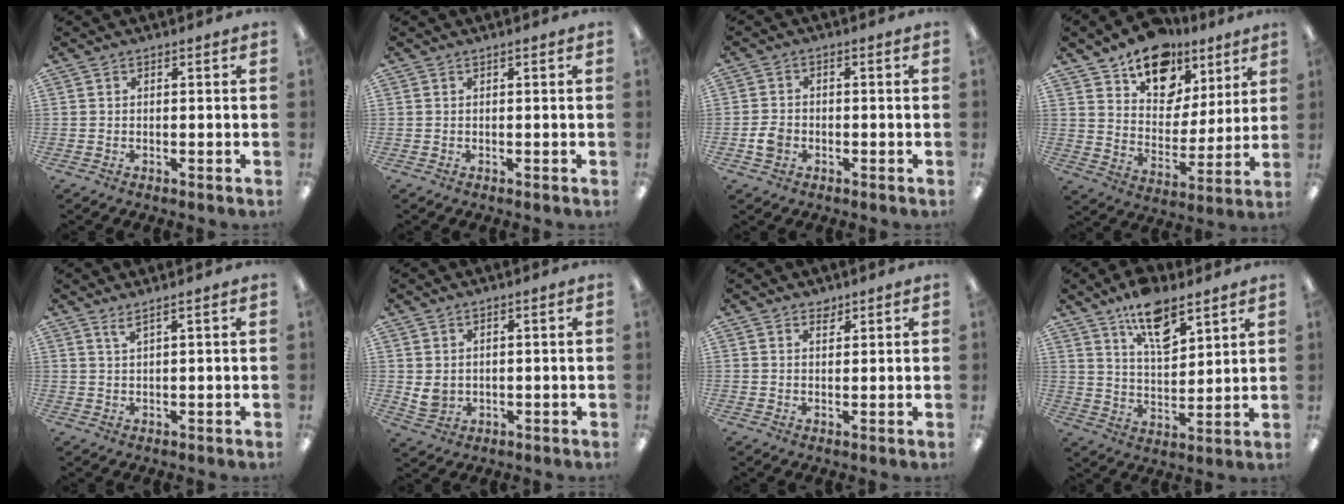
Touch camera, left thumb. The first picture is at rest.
{"total": 0.0}
{"total": 3.8, "force": [-1.5, 3.1, 1.7], "torque": [-0.032, 0.006, -0.027]}
{"total": 15.3, "force": [10.7, 9.7, 5.1], "torque": [-0.077, -0.067, 0.197]}
{"total": 2.2, "force": [1.8, -0.2, 1.3], "torque": [-0.030, -0.002, 0.032]}
{"total": 3.2, "force": [1.4, 2.7, 1.1], "torque": [-0.016, -0.006, 0.028]}
{"total": 2.0, "force": [1.7, 1.0, 0.1], "torque": [0.013, -0.011, 0.029]}
{"total": 11.9, "force": [8.2, 5.2, 6.7], "torque": [-0.105, -0.040, 0.144]}